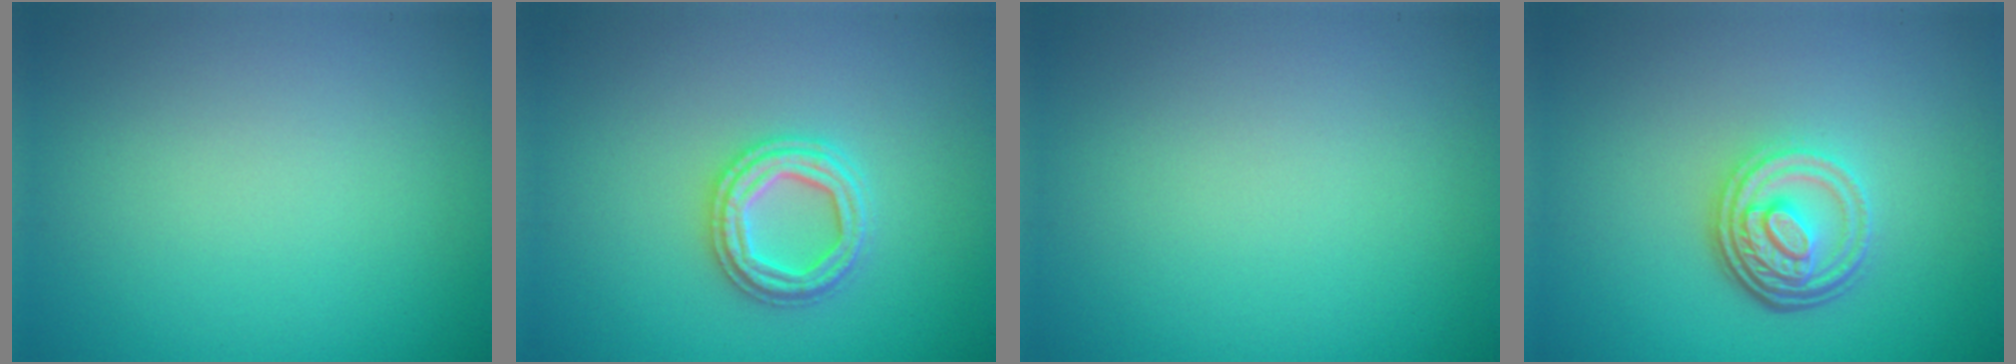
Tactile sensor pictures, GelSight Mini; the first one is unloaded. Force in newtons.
{"total": 2.9, "press": 2.9, "slide": 0.6}
{"total": 0.0}
{"total": 4.5, "press": 3.3, "slide": 3.1}